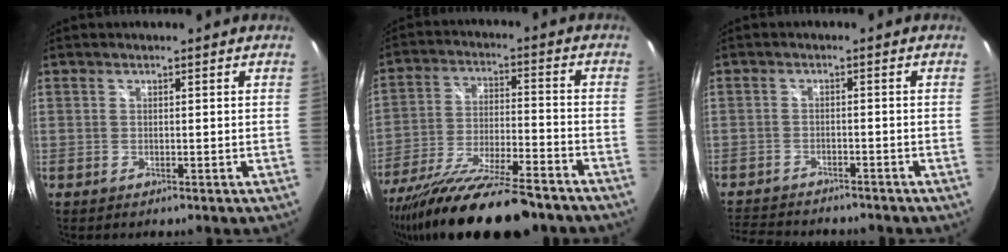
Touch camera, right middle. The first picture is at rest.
{"total": 21.4, "force": [-17.4, 3.4, 12.0], "torque": [-0.228, -0.059, -0.283]}
{"total": 9.5, "force": [-8.6, 2.5, 3.2], "torque": [-0.085, -0.009, -0.138]}